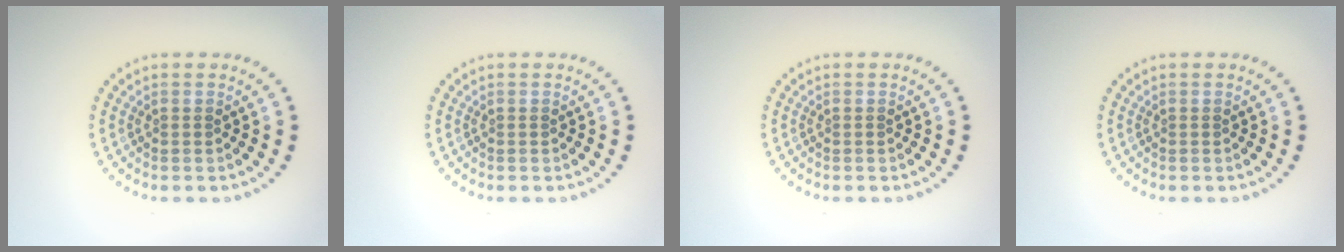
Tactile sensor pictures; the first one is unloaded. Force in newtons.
{"total": 0.0}
{"total": 0.0}
{"total": 0.0}